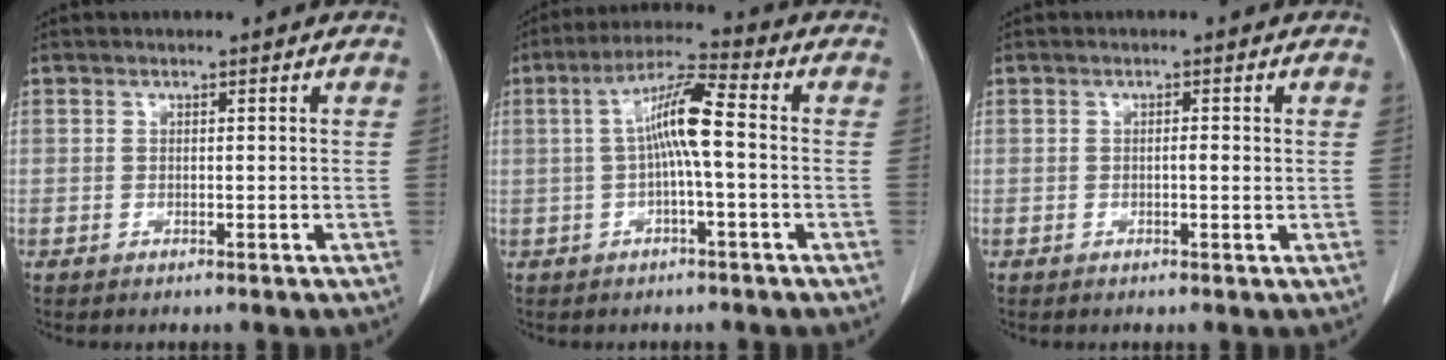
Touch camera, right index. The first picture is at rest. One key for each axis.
{"total": 7.6, "fx": 0.0, "fy": 0.5, "fz": 7.6, "tx": -0.144, "ty": 0.020, "tz": -0.004}
{"total": 1.1, "fx": 0.0, "fy": 0.2, "fz": 1.1, "tx": -0.018, "ty": 0.001, "tz": 0.001}